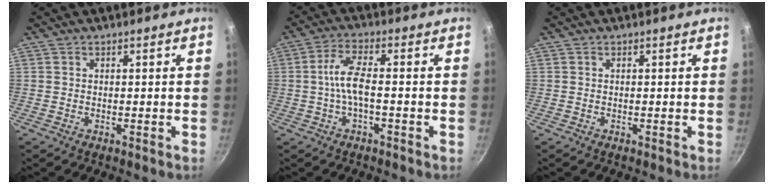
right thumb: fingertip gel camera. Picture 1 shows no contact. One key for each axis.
{"total": 5.2, "fx": -0.8, "fy": 1.6, "fz": 4.9, "tx": -0.112, "ty": 0.014, "tz": -0.021}
{"total": 0.0}